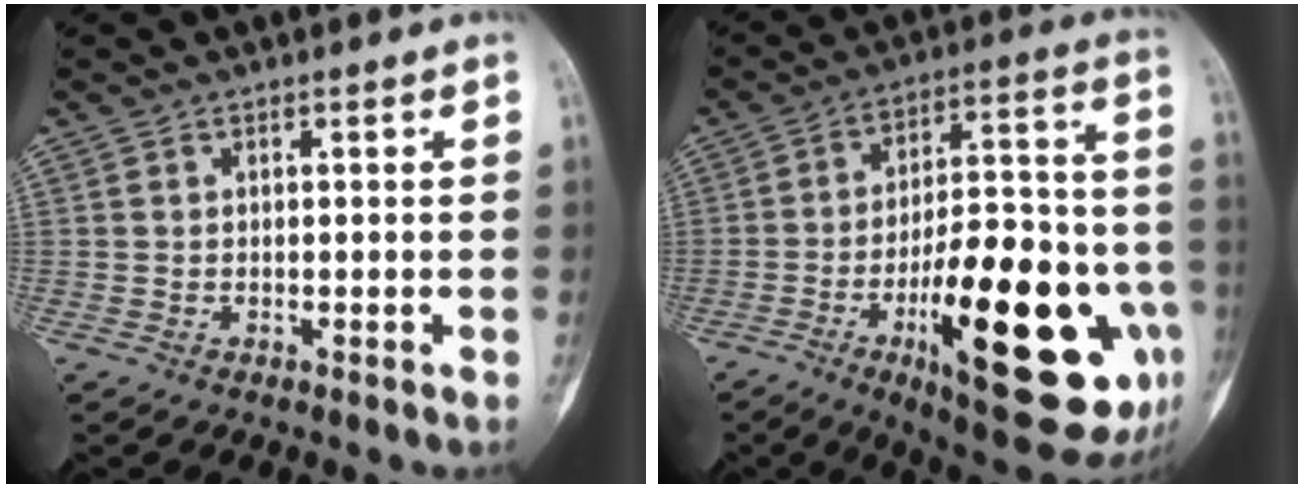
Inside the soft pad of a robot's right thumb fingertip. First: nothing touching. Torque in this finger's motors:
{"motor_torque": [2.79, 2.22, 1.47, -1.30, 0.60]}